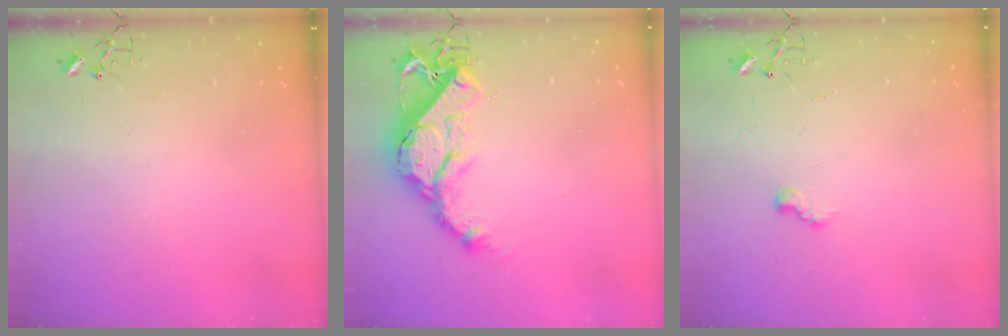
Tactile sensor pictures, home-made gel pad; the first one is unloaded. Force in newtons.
{"total": 17.2, "press": 17.1, "slide": 1.3}
{"total": 6.4, "press": 6.3, "slide": 0.6}